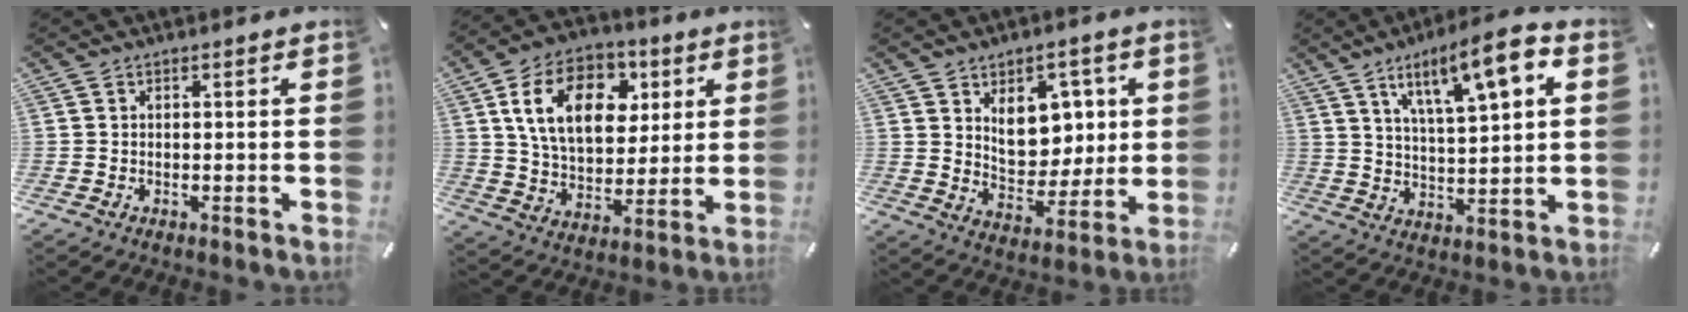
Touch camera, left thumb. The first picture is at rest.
{"total": 17.4, "force": [5.8, 12.0, 11.2], "torque": [-0.202, 0.000, 0.101]}
{"total": 11.1, "force": [3.9, 8.8, 5.6], "torque": [-0.073, -0.022, 0.074]}
{"total": 12.8, "force": [7.3, 3.5, 9.9], "torque": [-0.156, -0.031, 0.118]}